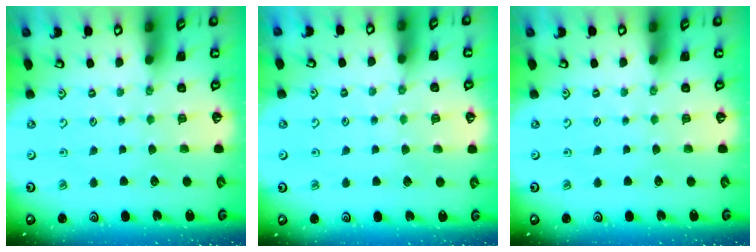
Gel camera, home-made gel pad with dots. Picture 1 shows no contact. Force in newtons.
{"total": 2.9, "press": 2.9, "slide": 0.5}
{"total": 0.0}